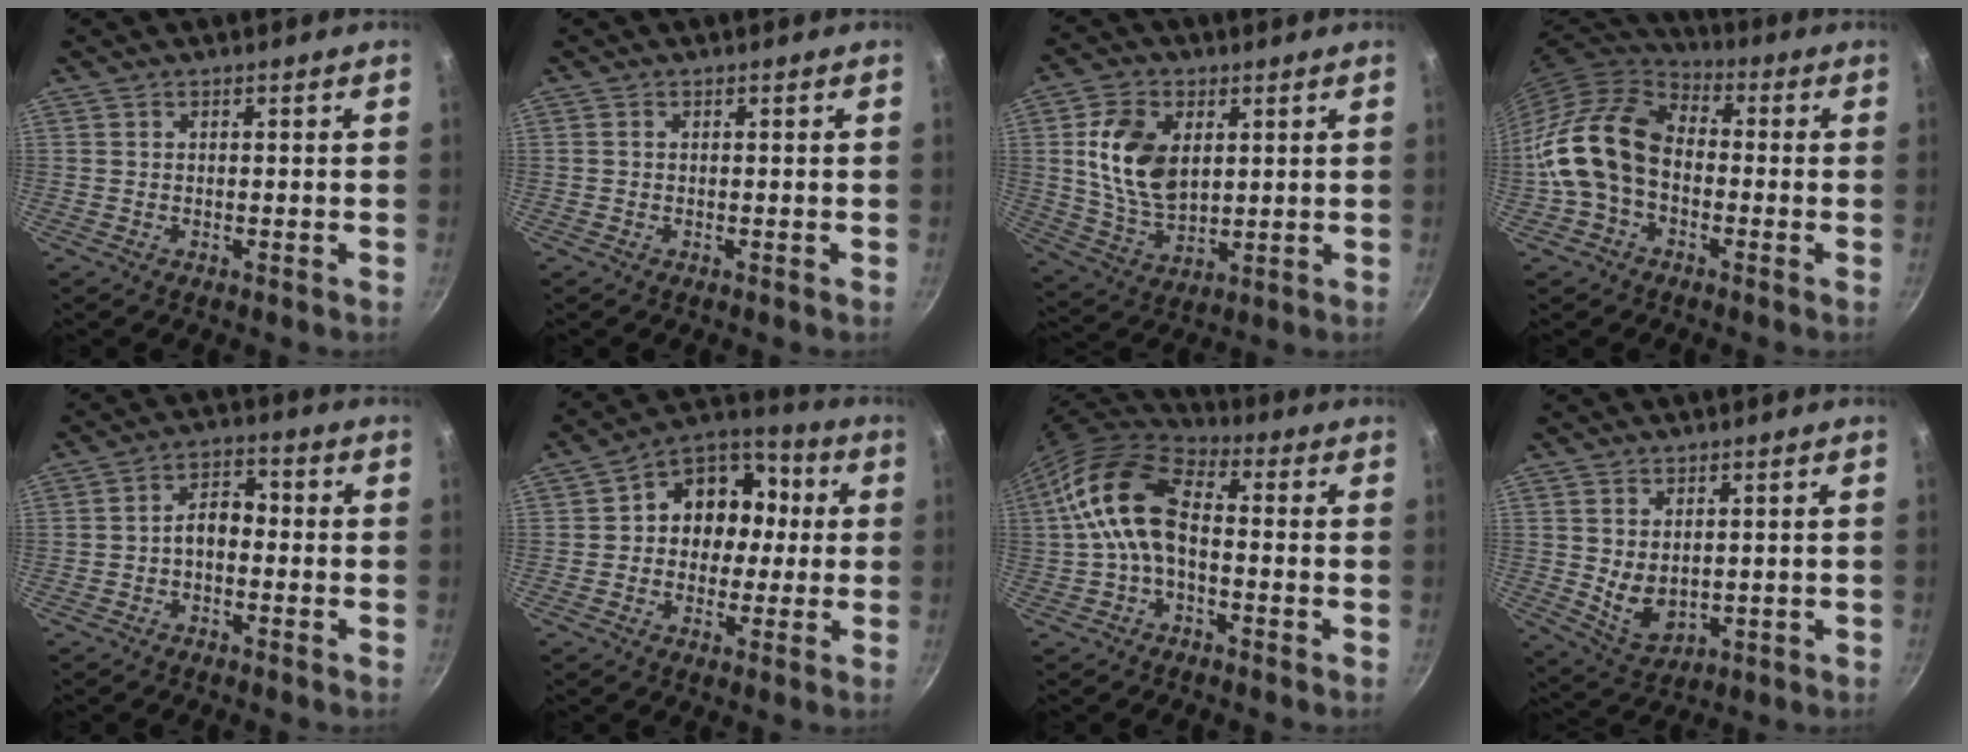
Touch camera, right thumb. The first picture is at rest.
{"total": 0.0}
{"total": 13.5, "force": [2.9, 8.8, 9.9], "torque": [-0.166, -0.017, 0.063]}
{"total": 15.1, "force": [-2.1, 10.8, 10.3], "torque": [-0.171, 0.040, -0.056]}
{"total": 5.1, "force": [-1.2, 3.3, 3.8], "torque": [-0.043, 0.026, -0.029]}
{"total": 13.3, "force": [0.9, 11.0, 7.4], "torque": [-0.058, 0.033, -0.006]}
{"total": 12.6, "force": [-0.9, 7.3, 10.2], "torque": [-0.183, 0.040, -0.033]}
{"total": 6.6, "force": [1.1, 4.3, 4.8], "torque": [-0.073, -0.023, 0.039]}